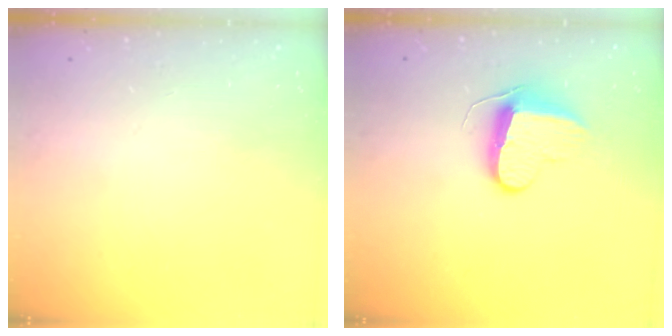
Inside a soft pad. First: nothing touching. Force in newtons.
{"total": 9.9, "press": 9.9, "slide": 0.2}